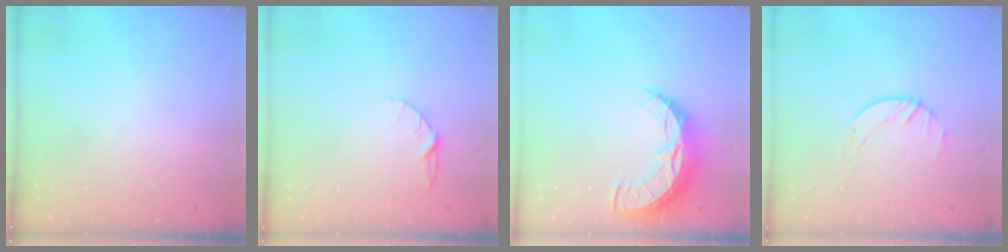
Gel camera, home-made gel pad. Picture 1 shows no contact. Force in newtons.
{"total": 5.1, "press": 5.1, "slide": 0.4}
{"total": 11.2, "press": 11.1, "slide": 0.9}
{"total": 1.8, "press": 1.7, "slide": 0.3}